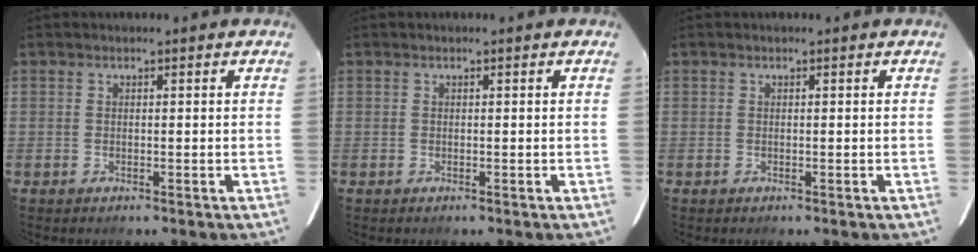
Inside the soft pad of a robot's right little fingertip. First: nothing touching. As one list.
[{"total": 0.0}, {"total": 0.0}]